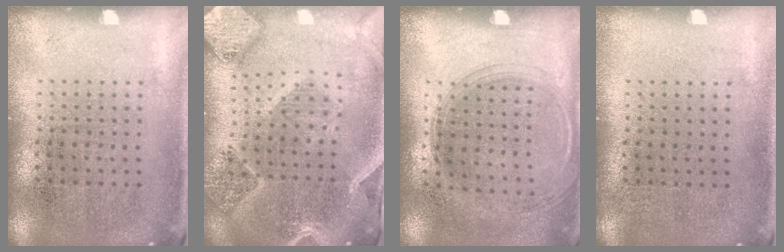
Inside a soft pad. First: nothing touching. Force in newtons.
{"total": 2.9, "press": 2.5, "slide": 1.5}
{"total": 1.4, "press": 1.2, "slide": 0.6}
{"total": 0.0}